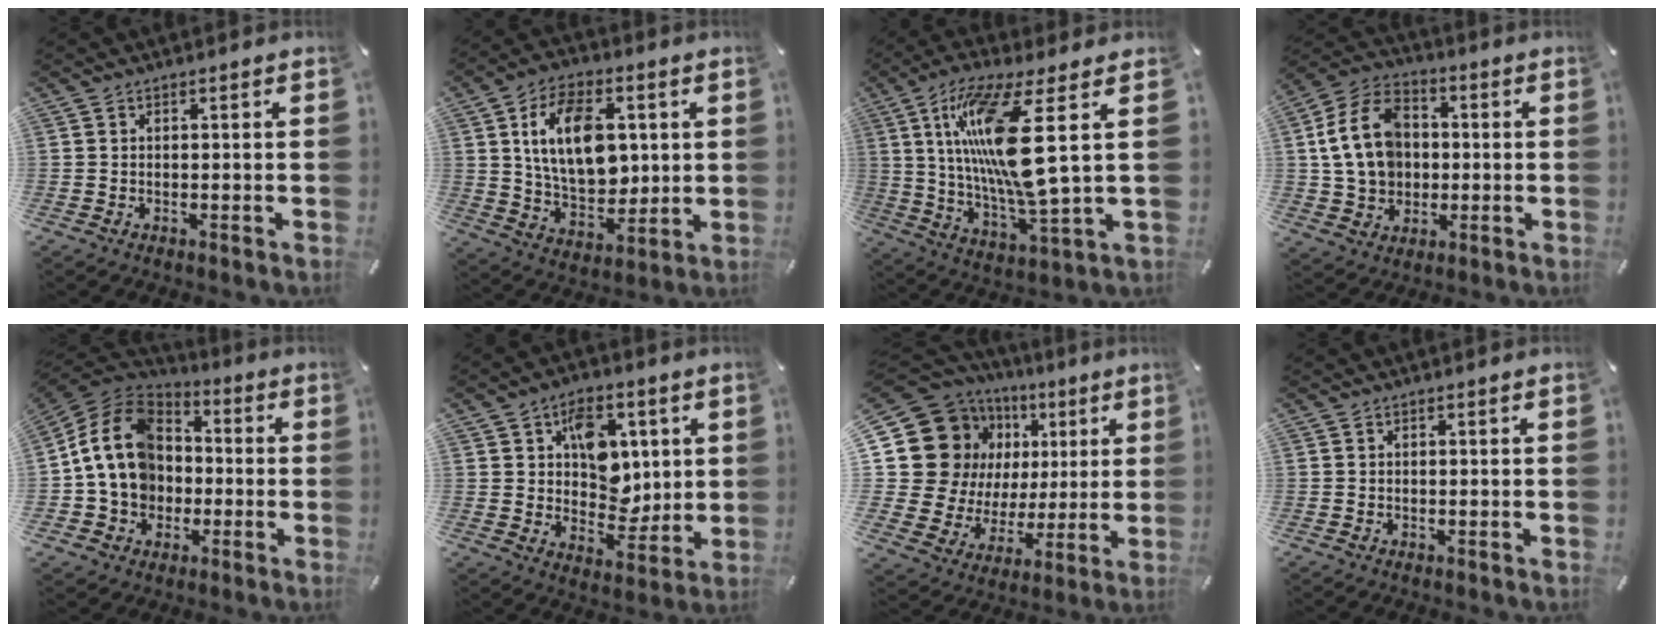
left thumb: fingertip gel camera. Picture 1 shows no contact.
{"total": 16.1, "force": [3.7, 10.3, 11.8], "torque": [-0.215, 0.003, 0.062]}
{"total": 18.9, "force": [5.6, 3.6, 17.7], "torque": [-0.367, -0.026, 0.070]}
{"total": 14.5, "force": [0.7, 12.0, 8.0], "torque": [-0.185, 0.018, 0.017]}
{"total": 15.8, "force": [-1.2, 13.7, 7.8], "torque": [-0.164, 0.022, -0.019]}
{"total": 10.7, "force": [3.1, 8.5, 5.7], "torque": [-0.069, -0.011, 0.056]}
{"total": 21.8, "force": [7.2, 17.8, 10.5], "torque": [-0.197, -0.043, 0.155]}
{"total": 0.0}